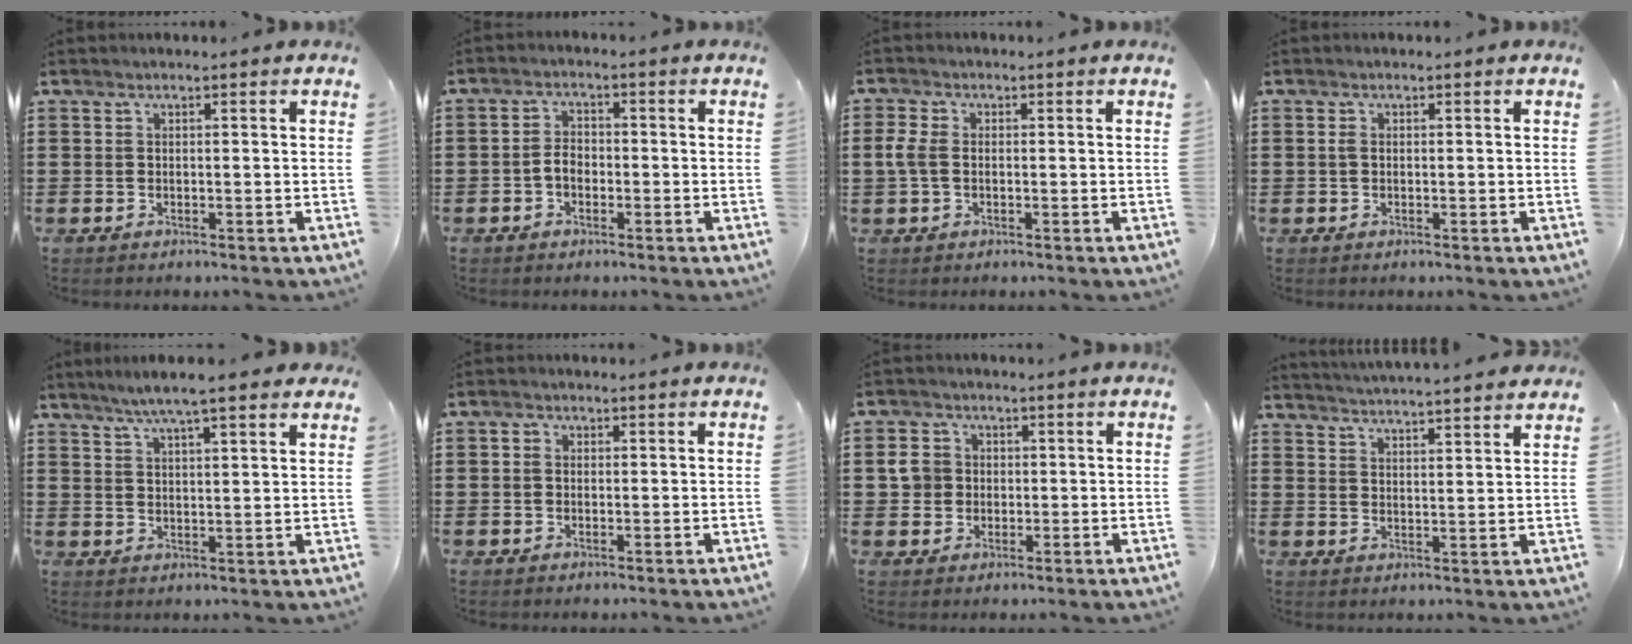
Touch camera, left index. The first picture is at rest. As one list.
[{"total": 2.9, "force": [-0.9, 1.8, 2.1], "torque": [-0.048, 0.002, -0.020]}, {"total": 3.3, "force": [-0.2, 2.1, 2.5], "torque": [-0.073, -0.001, -0.010]}, {"total": 1.1, "force": [0.0, 0.6, 0.9], "torque": [-0.027, 0.000, -0.004]}, {"total": 5.6, "force": [4.6, 0.2, 3.2], "torque": [-0.072, -0.006, 0.079]}, {"total": 1.2, "force": [0.0, 1.0, 0.5], "torque": [-0.012, 0.007, -0.001]}, {"total": 4.2, "force": [0.1, 4.0, 1.4], "torque": [-0.057, 0.007, -0.004]}, {"total": 3.8, "force": [3.7, -0.7, 0.2], "torque": [-0.017, -0.023, 0.065]}]